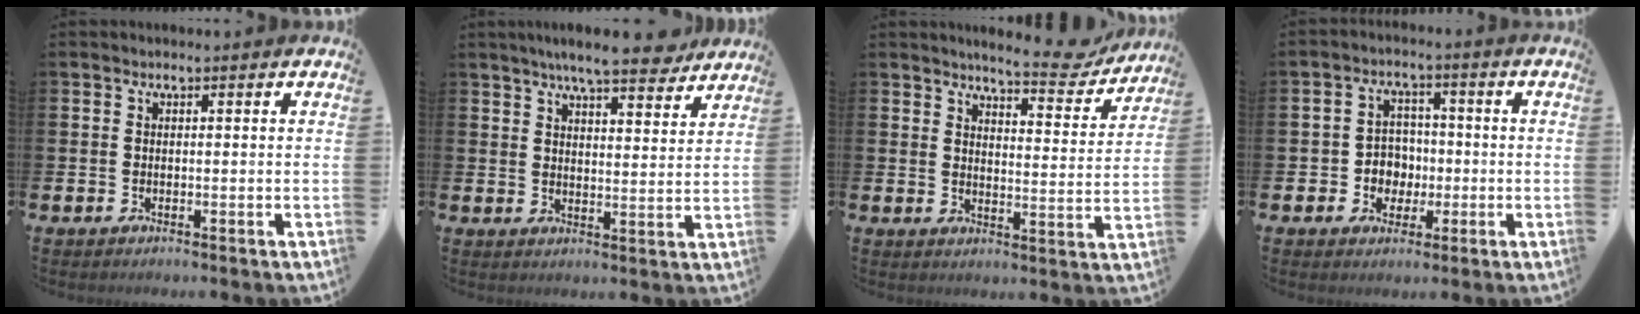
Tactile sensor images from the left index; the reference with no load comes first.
{"total": 7.8, "force": [7.1, 0.9, 3.0], "torque": [-0.053, -0.034, 0.124]}
{"total": 6.4, "force": [5.9, 1.0, 2.1], "torque": [-0.034, -0.038, 0.099]}
{"total": 4.3, "force": [-0.5, 4.1, 1.2], "torque": [-0.026, -0.001, -0.017]}